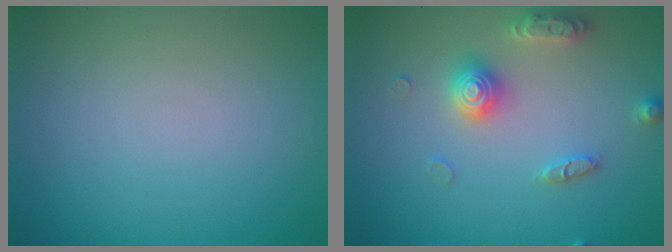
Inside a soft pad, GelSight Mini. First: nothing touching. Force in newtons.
{"total": 3.7, "press": 3.6, "slide": 0.4}